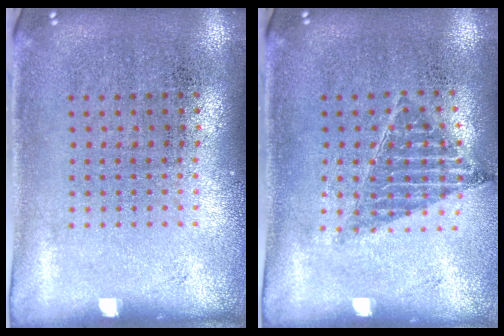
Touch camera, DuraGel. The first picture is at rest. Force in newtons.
{"total": 0.8, "press": 0.8, "slide": 0.1}